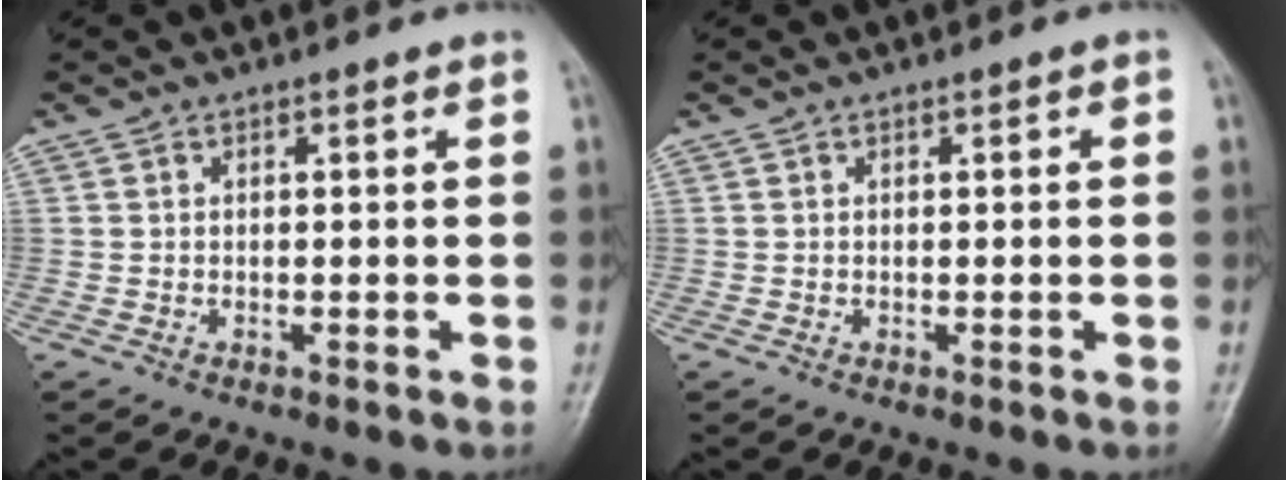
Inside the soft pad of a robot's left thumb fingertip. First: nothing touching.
{"total": 0.5, "force": [0.1, 0.2, 0.5], "torque": [-0.008, 0.001, 0.002]}